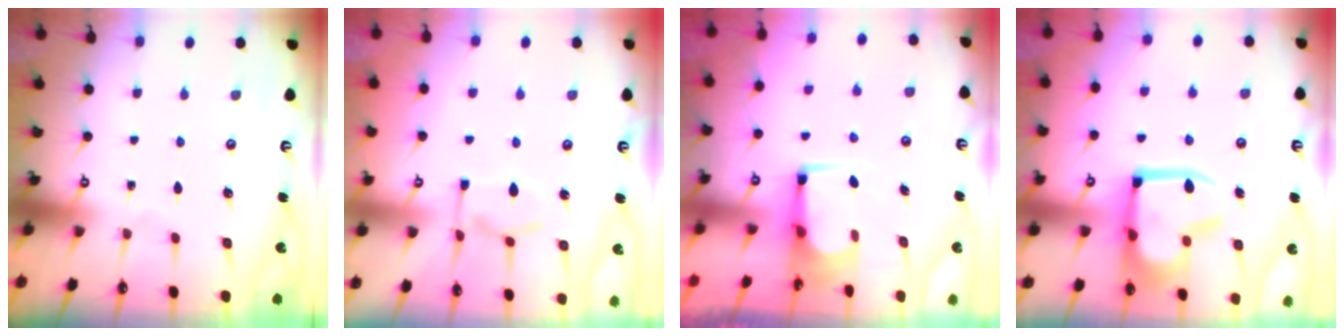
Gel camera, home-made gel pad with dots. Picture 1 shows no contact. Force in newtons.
{"total": 3.4, "press": 3.3, "slide": 1.0}
{"total": 2.4, "press": 2.4, "slide": 0.2}
{"total": 14.1, "press": 14.1, "slide": 1.2}